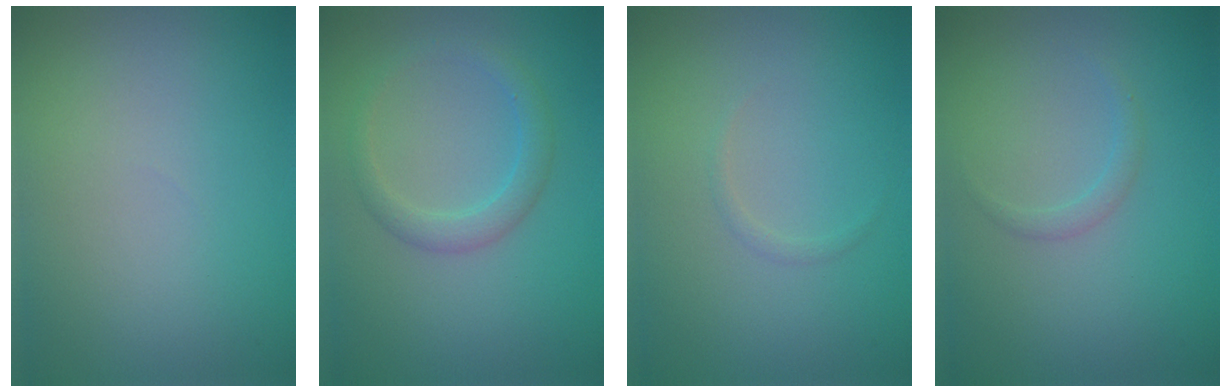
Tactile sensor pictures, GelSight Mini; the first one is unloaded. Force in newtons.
{"total": 2.2, "press": 2.2, "slide": 0.1}
{"total": 0.6, "press": 0.6, "slide": 0.1}
{"total": 1.0, "press": 1.0, "slide": 0.0}